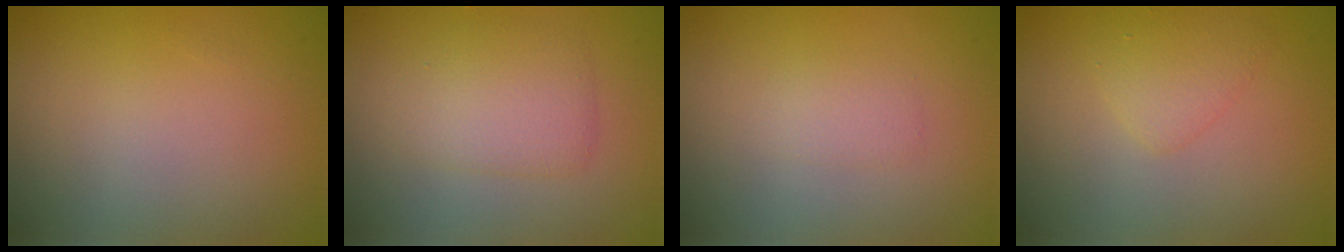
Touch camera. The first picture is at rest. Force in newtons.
{"total": 2.9, "press": 2.9, "slide": 0.2}
{"total": 1.0, "press": 1.0, "slide": 0.0}
{"total": 1.8, "press": 1.8, "slide": 0.1}